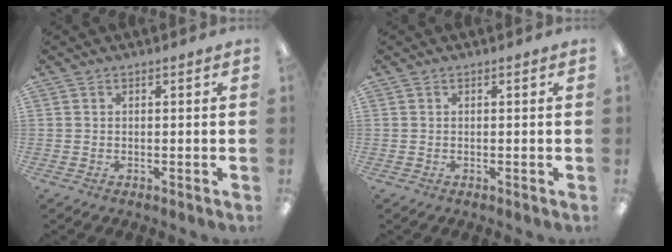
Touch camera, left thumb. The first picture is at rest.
{"total": 0.0}